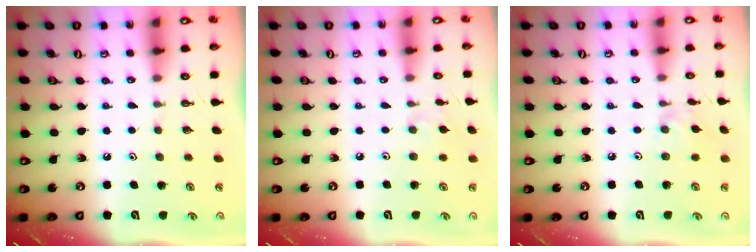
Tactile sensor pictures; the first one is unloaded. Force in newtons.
{"total": 2.8, "press": 2.8, "slide": 0.5}
{"total": 2.0, "press": 2.0, "slide": 0.4}